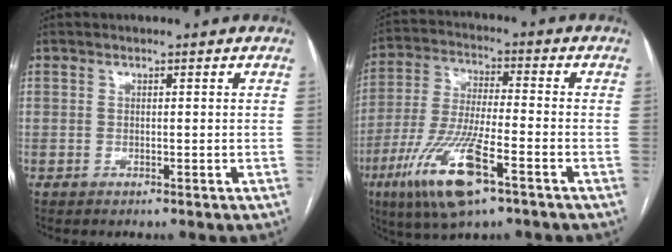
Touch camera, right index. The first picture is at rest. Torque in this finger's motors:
{"motor_torque": [1.52, -0.62, 0.88, 0.21]}